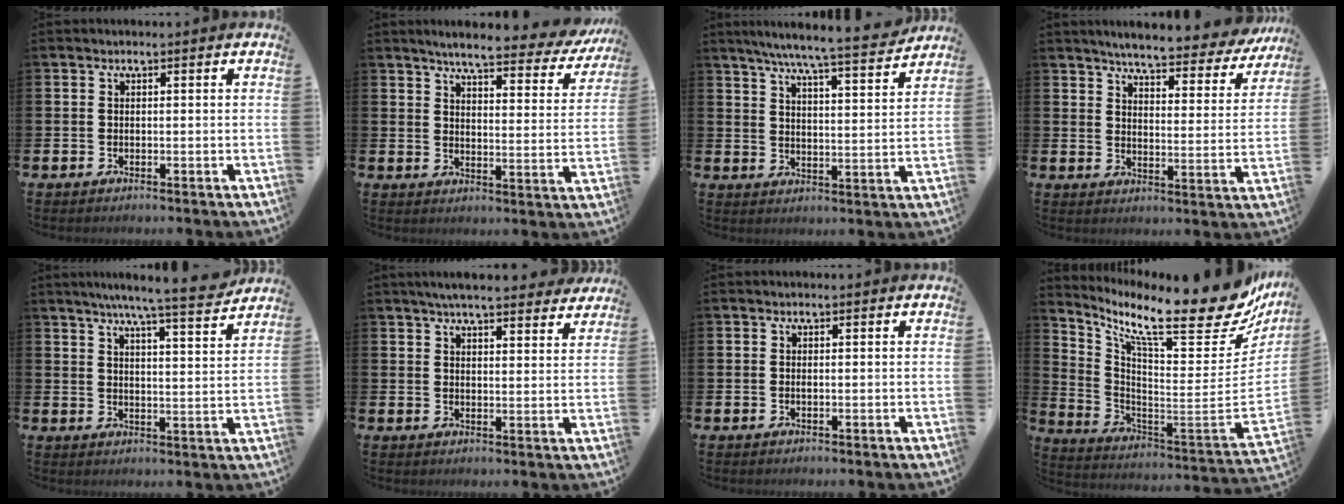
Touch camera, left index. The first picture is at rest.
{"total": 5.7, "force": [5.1, 0.7, 2.5], "torque": [-0.057, -0.036, 0.078]}
{"total": 7.5, "force": [7.0, -0.1, 2.8], "torque": [-0.072, -0.047, 0.120]}
{"total": 5.3, "force": [4.9, 0.6, 1.8], "torque": [-0.053, -0.038, 0.079]}
{"total": 7.4, "force": [6.8, -0.4, 2.8], "torque": [-0.062, -0.038, 0.118]}
{"total": 5.6, "force": [5.3, 0.5, 1.7], "torque": [-0.037, -0.023, 0.094]}
{"total": 0.0}
{"total": 14.4, "force": [10.8, 3.4, 8.9], "torque": [-0.151, -0.097, 0.167]}